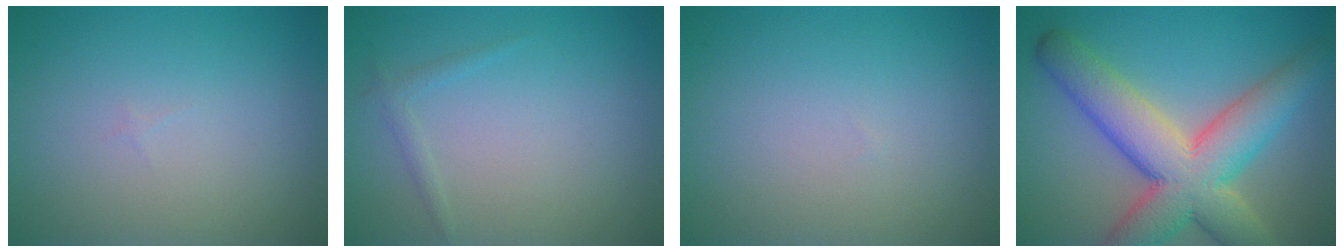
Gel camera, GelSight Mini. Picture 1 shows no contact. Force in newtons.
{"total": 0.9, "press": 0.9, "slide": 0.1}
{"total": 0.0}
{"total": 10.2, "press": 10.2, "slide": 0.8}